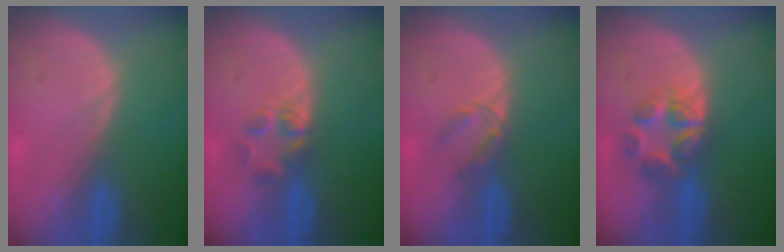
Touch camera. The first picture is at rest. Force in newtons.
{"total": 3.1, "press": 3.0, "slide": 0.8}
{"total": 2.7, "press": 2.5, "slide": 1.0}
{"total": 6.4, "press": 5.6, "slide": 3.1}